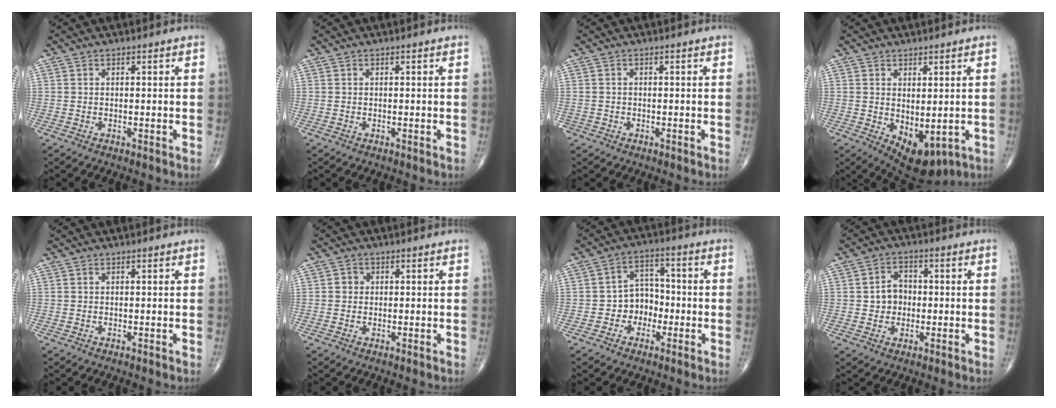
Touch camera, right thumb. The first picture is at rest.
{"total": 0.0}
{"total": 0.8, "force": [-0.4, 0.7, -0.1], "torque": [0.006, 0.005, -0.009]}
{"total": 8.6, "force": [-1.4, 4.6, 7.2], "torque": [-0.089, -0.008, 0.005]}
{"total": 0.0}
{"total": 1.6, "force": [0.1, 1.5, 0.5], "torque": [0.000, 0.003, -0.001]}
{"total": 6.7, "force": [-2.0, 5.6, 3.1], "torque": [-0.010, 0.033, -0.044]}
{"total": 4.9, "force": [-0.2, 4.3, 2.4], "torque": [-0.017, 0.013, -0.007]}